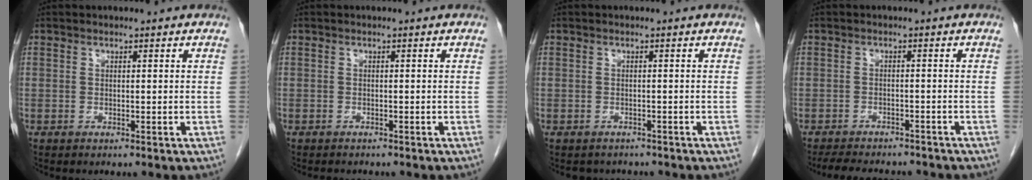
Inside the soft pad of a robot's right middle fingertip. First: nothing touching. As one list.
[{"total": 1.7, "force": [-1.5, 0.6, 0.5], "torque": [-0.011, -0.003, -0.017]}, {"total": 2.8, "force": [-2.5, 1.2, 0.0], "torque": [-0.008, -0.002, -0.034]}, {"total": 9.8, "force": [-8.8, 2.9, 3.4], "torque": [-0.062, -0.003, -0.115]}]